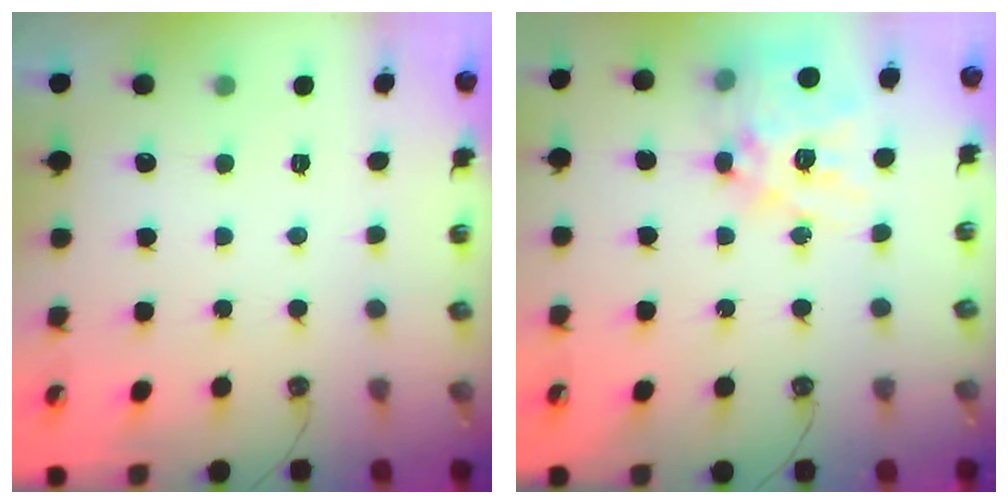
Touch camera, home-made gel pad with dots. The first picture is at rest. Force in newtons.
{"total": 17.6, "press": 17.5, "slide": 1.8}